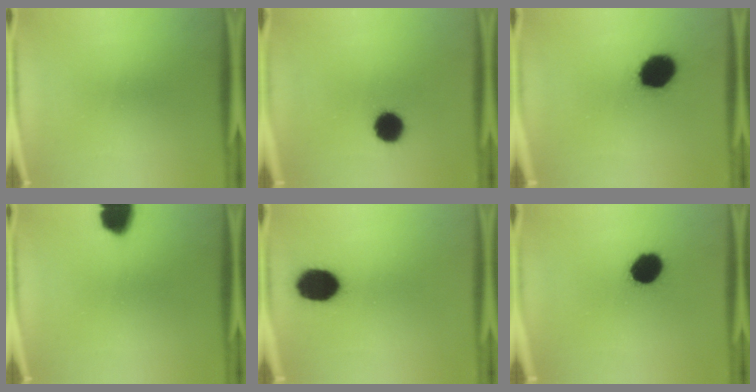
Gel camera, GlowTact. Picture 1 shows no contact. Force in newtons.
{"total": 9.0}
{"total": 13.7}
{"total": 8.8}
{"total": 13.0}
{"total": 10.7}